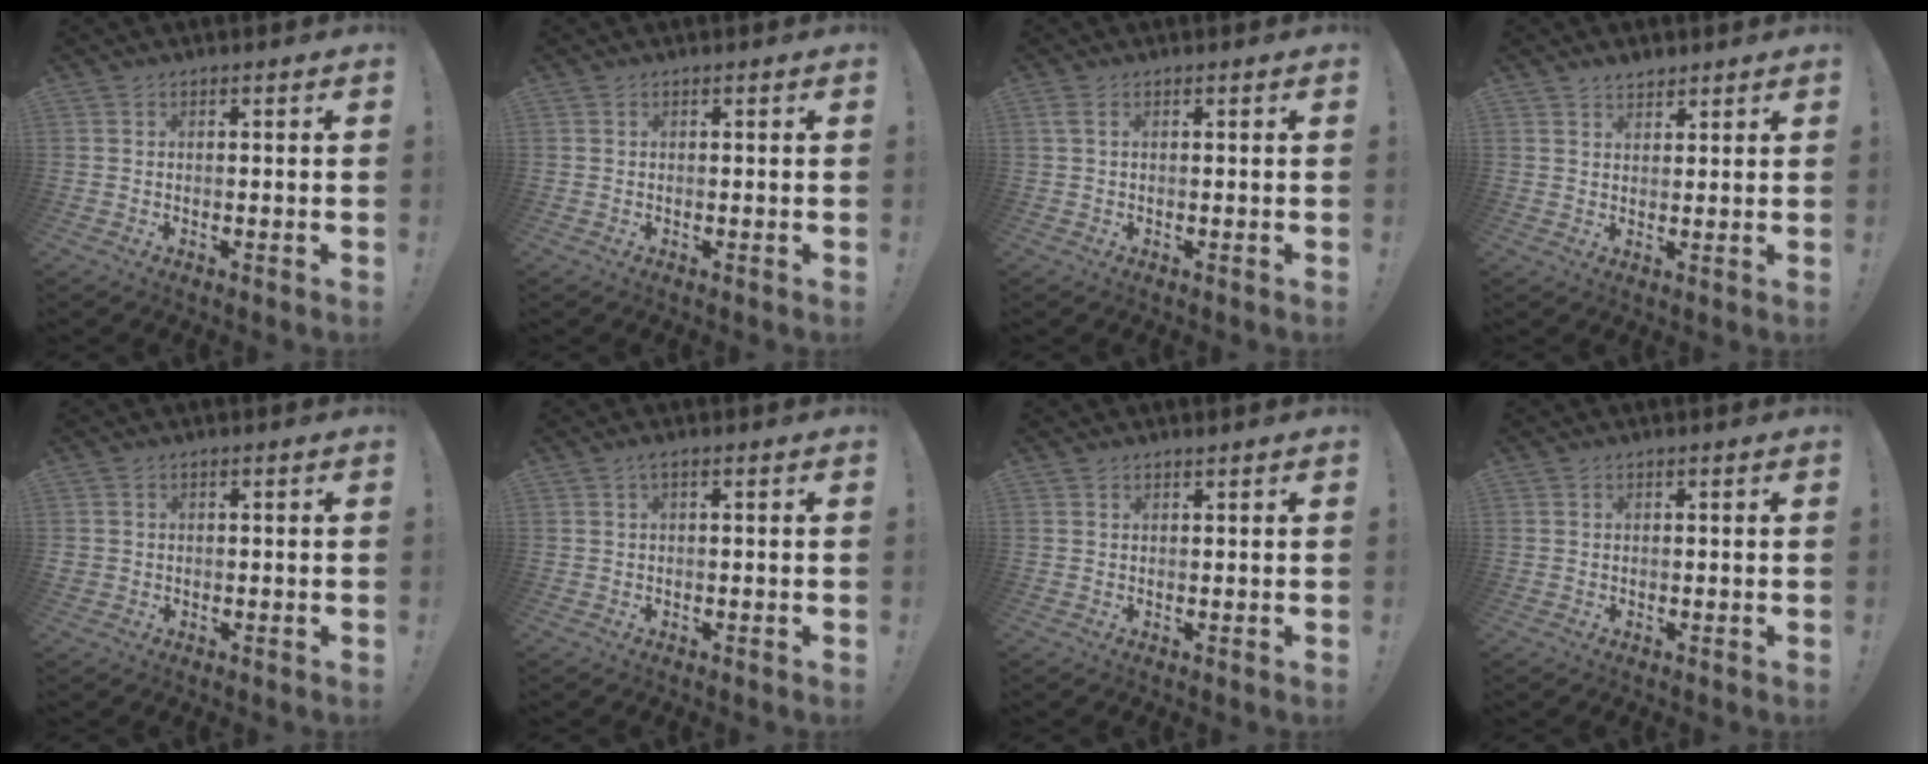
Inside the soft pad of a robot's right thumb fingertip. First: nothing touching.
{"total": 0.0}
{"total": 1.6, "force": [0.6, 0.4, 1.4], "torque": [-0.025, 0.000, 0.010]}
{"total": 3.2, "force": [2.8, 1.5, 0.5], "torque": [0.007, -0.021, 0.049]}
{"total": 1.5, "force": [0.0, 1.4, 0.4], "torque": [-0.009, 0.004, 0.001]}
{"total": 1.2, "force": [0.2, 0.2, 1.1], "torque": [-0.026, 0.003, 0.004]}
{"total": 0.7, "force": [0.7, 0.1, 0.1], "torque": [0.002, -0.003, 0.013]}
{"total": 0.8, "force": [0.2, 0.8, -0.1], "torque": [0.007, -0.001, 0.001]}